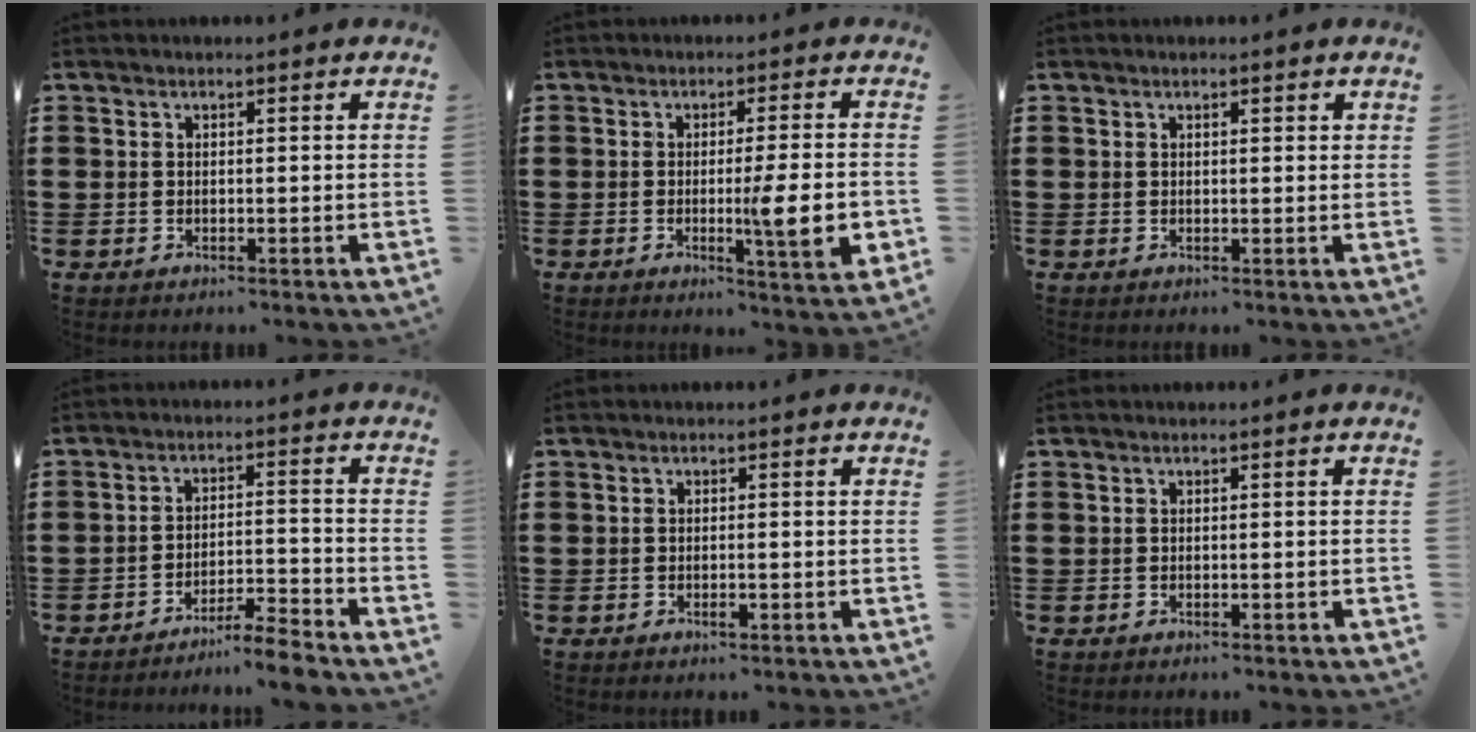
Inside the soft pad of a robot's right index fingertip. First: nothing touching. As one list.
[{"total": 9.0, "force": [-1.3, 1.0, 8.9], "torque": [-0.129, -0.017, -0.020]}, {"total": 0.5, "force": [0.3, 0.2, 0.4], "torque": [-0.008, 0.002, 0.006]}, {"total": 5.1, "force": [-4.9, -0.4, 1.5], "torque": [-0.026, -0.005, -0.097]}, {"total": 0.8, "force": [-0.3, 0.1, 0.7], "torque": [-0.013, -0.005, -0.004]}, {"total": 0.0}]